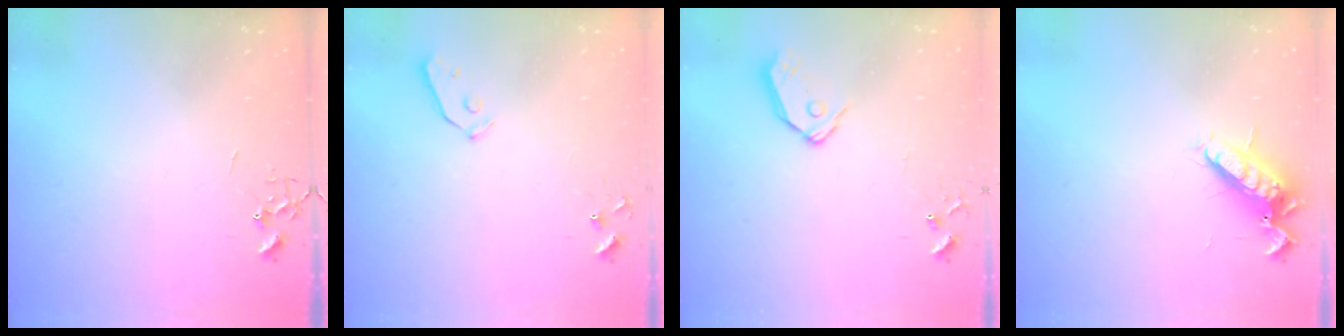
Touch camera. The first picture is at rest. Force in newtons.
{"total": 4.0, "press": 4.0, "slide": 0.2}
{"total": 9.3, "press": 9.2, "slide": 1.2}
{"total": 12.4, "press": 12.3, "slide": 1.5}